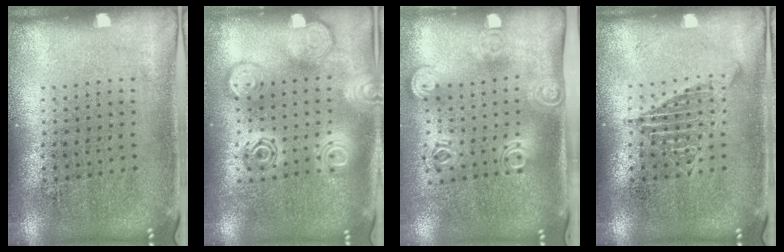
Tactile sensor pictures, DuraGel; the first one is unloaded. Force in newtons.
{"total": 2.8, "press": 2.8, "slide": 0.4}
{"total": 1.9, "press": 1.3, "slide": 1.3}
{"total": 1.7, "press": 1.7, "slide": 0.2}